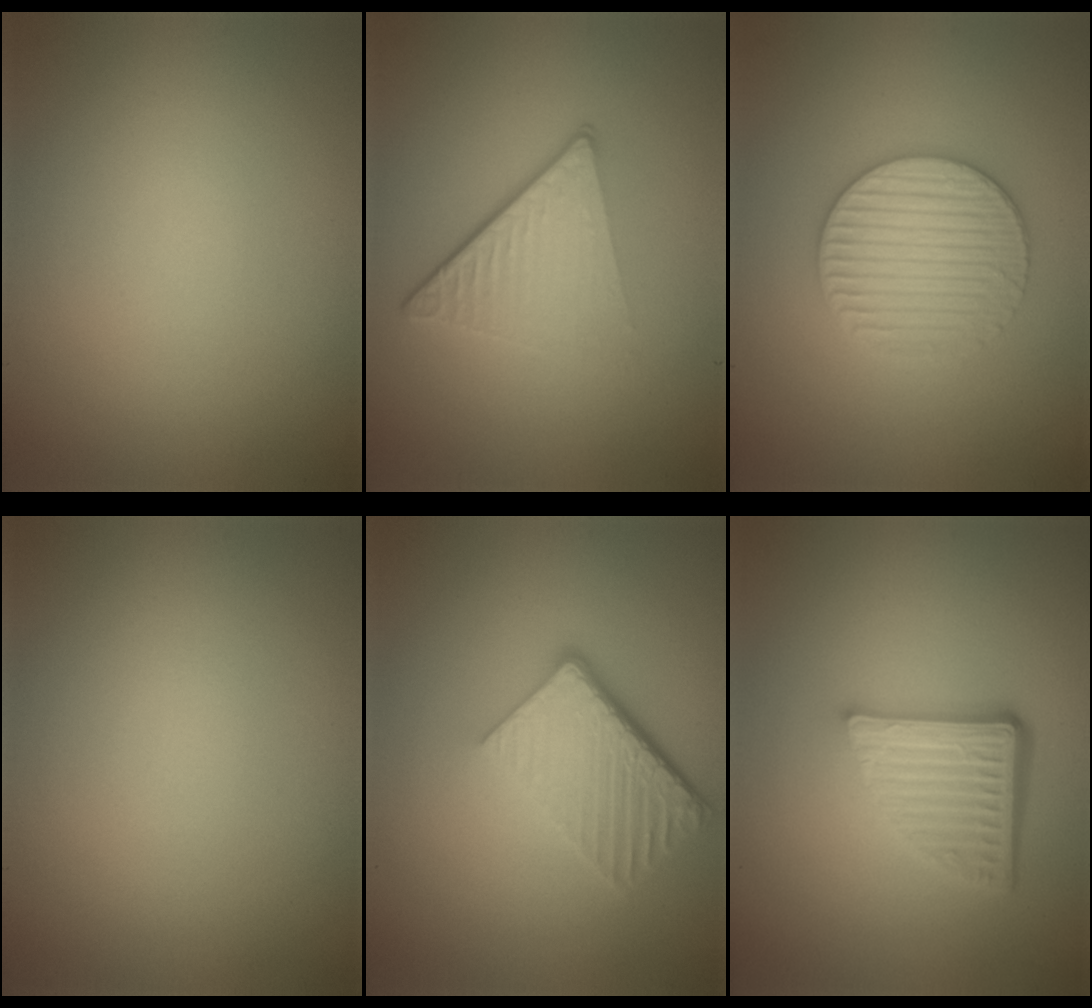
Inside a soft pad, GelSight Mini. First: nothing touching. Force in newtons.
{"total": 5.0, "press": 3.0, "slide": 4.0}
{"total": 4.0, "press": 3.9, "slide": 0.8}
{"total": 0.0}
{"total": 5.7, "press": 3.9, "slide": 4.1}
{"total": 5.3, "press": 3.7, "slide": 3.8}